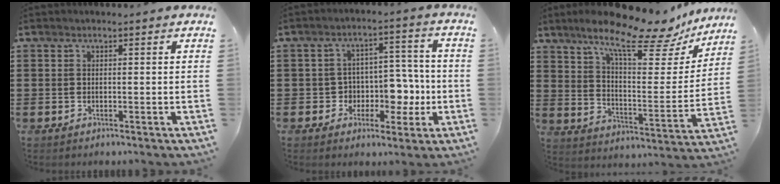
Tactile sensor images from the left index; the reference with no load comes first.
{"total": 6.2, "force": [-1.0, 5.6, 2.5], "torque": [-0.047, 0.001, -0.018]}
{"total": 14.7, "force": [11.2, 2.6, 9.1], "torque": [-0.182, -0.061, 0.182]}